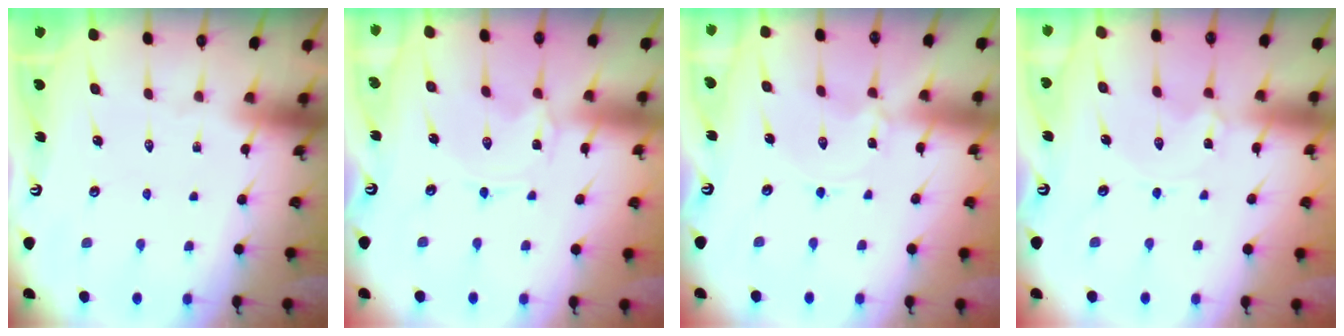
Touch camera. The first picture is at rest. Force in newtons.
{"total": 0.0}
{"total": 0.0}
{"total": 0.7, "press": 0.7, "slide": 0.1}